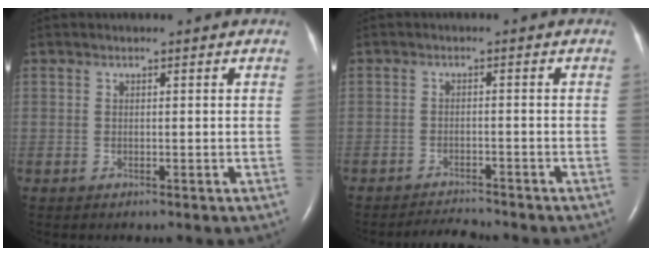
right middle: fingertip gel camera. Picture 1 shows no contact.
{"total": 3.2, "force": [-3.2, -0.3, 0.1], "torque": [-0.010, -0.018, -0.052]}